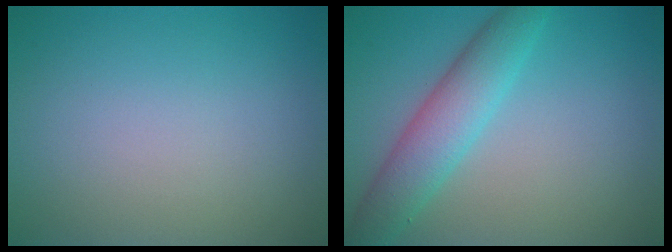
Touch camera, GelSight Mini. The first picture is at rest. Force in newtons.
{"total": 4.8, "press": 4.8, "slide": 0.0}